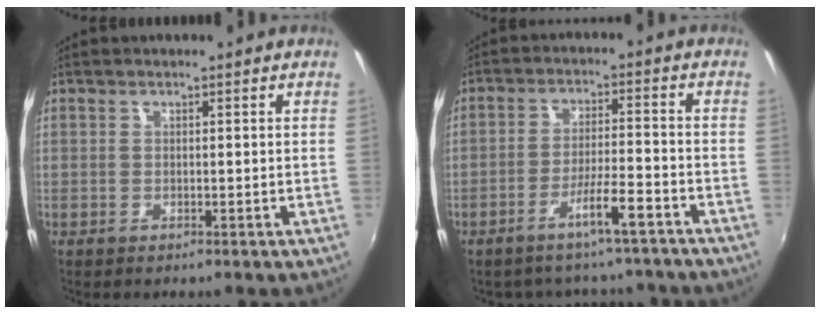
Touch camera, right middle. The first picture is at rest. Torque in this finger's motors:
{"motor_torque": [1.07, -1.07, 0.14, 0.09]}